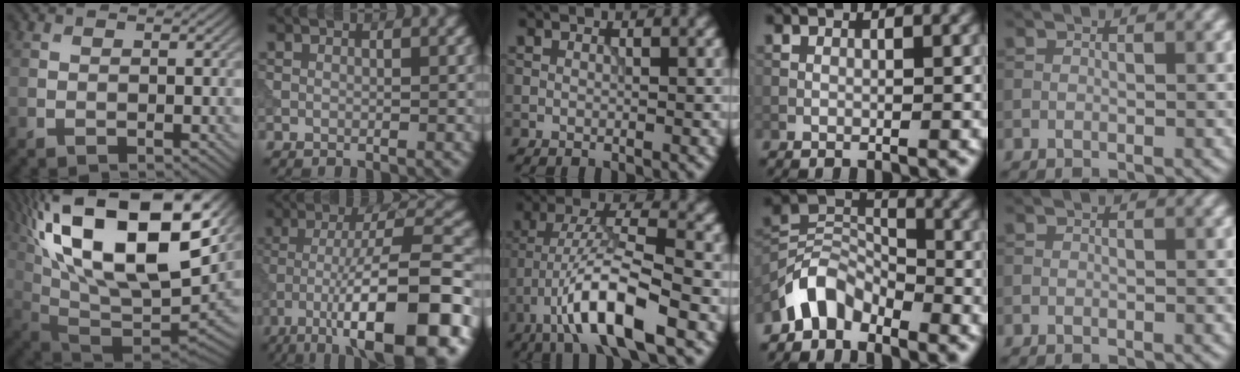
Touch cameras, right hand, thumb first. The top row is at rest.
{"thumb": {"total": 21.1, "force": [8.4, 10.1, 16.5], "torque": [-0.320, 0.015, 0.159]}, "index": {"total": 14.6, "force": [-6.9, 3.8, 12.3], "torque": [-0.194, 0.007, -0.105]}, "middle": {"total": 9.0, "force": [-4.7, 1.8, 7.4], "torque": [-0.128, 0.014, -0.090]}, "ring": {"total": 4.6, "force": [-3.6, 2.3, 1.7], "torque": [-0.026, 0.009, -0.082]}}